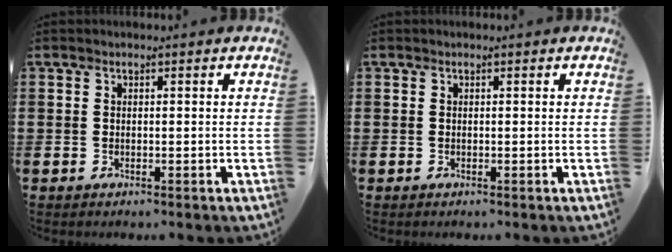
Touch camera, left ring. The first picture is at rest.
{"total": 0.0}